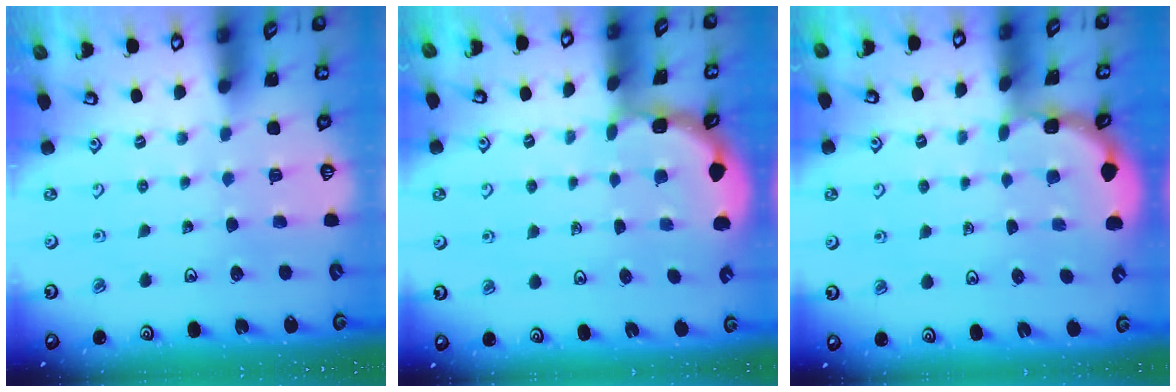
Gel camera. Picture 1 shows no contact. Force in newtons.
{"total": 2.1, "press": 2.1, "slide": 0.2}
{"total": 1.5, "press": 1.5, "slide": 0.1}